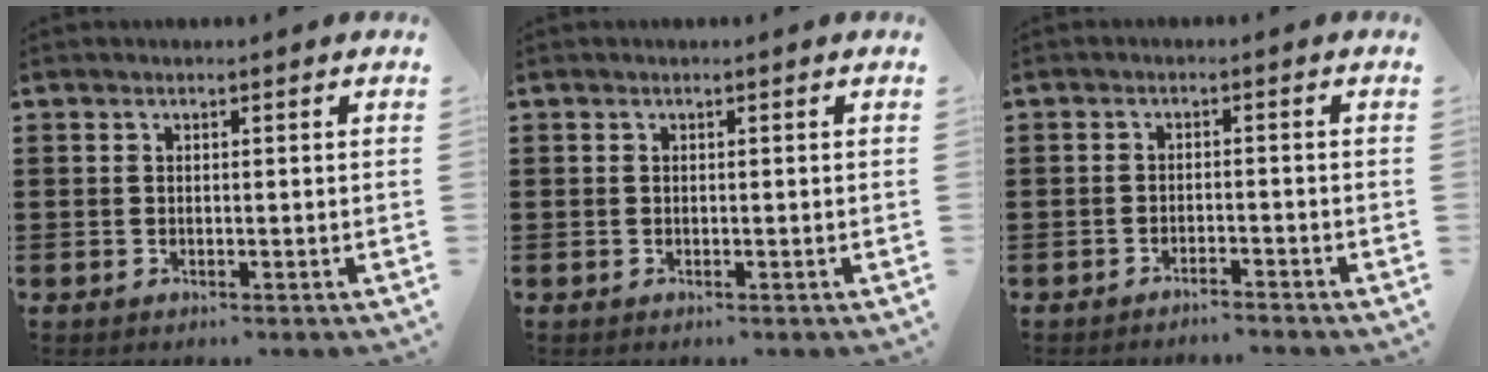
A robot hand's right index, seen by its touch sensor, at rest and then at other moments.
{"total": 0.0}
{"total": 1.8, "force": [-1.8, -0.1, 0.2], "torque": [-0.007, 0.003, -0.038]}